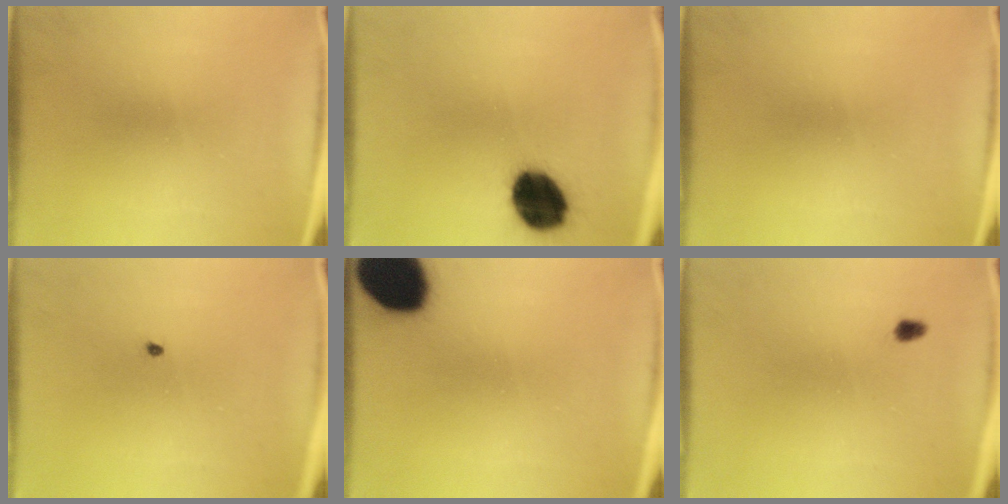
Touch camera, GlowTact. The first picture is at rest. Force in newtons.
{"total": 14.2}
{"total": 0.0}
{"total": 0.6}
{"total": 19.6}
{"total": 1.5}